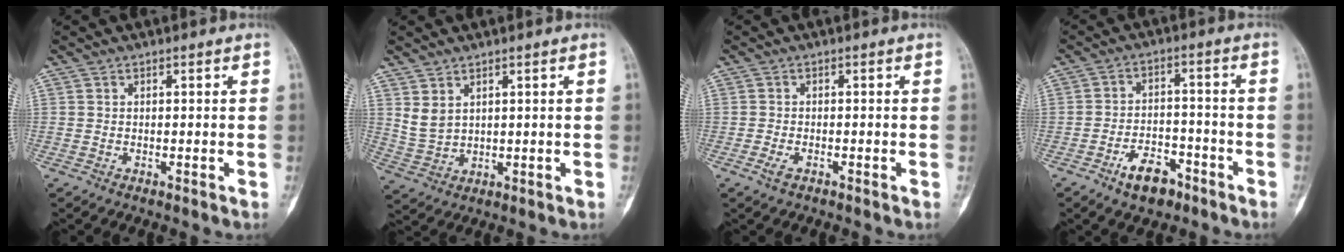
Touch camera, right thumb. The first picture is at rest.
{"total": 4.3, "force": [2.2, 2.7, 2.6], "torque": [-0.044, -0.013, 0.057]}
{"total": 1.9, "force": [-1.1, 0.8, 1.3], "torque": [-0.031, 0.001, -0.023]}
{"total": 7.6, "force": [-4.8, 4.1, 4.2], "torque": [-0.054, 0.037, -0.080]}